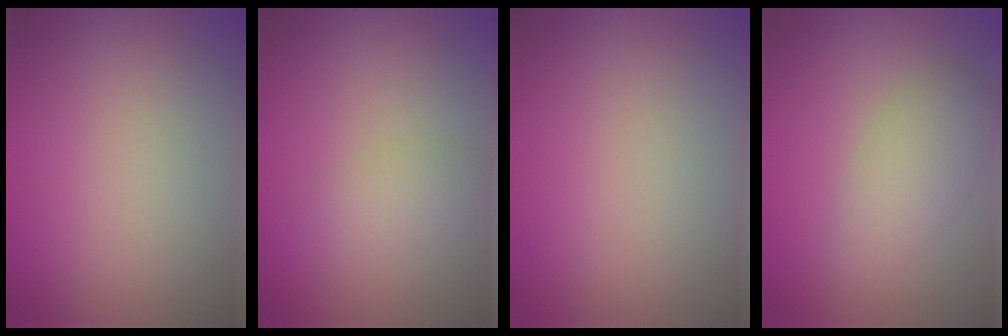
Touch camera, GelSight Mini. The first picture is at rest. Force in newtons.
{"total": 2.0, "press": 2.0, "slide": 0.1}
{"total": 0.0}
{"total": 3.5, "press": 3.5, "slide": 0.2}